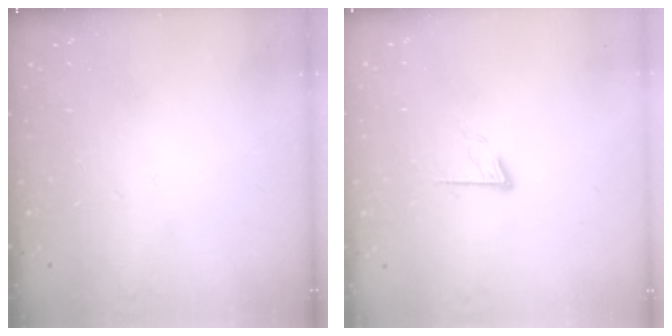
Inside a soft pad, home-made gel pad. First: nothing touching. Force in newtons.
{"total": 5.7, "press": 5.7, "slide": 0.6}